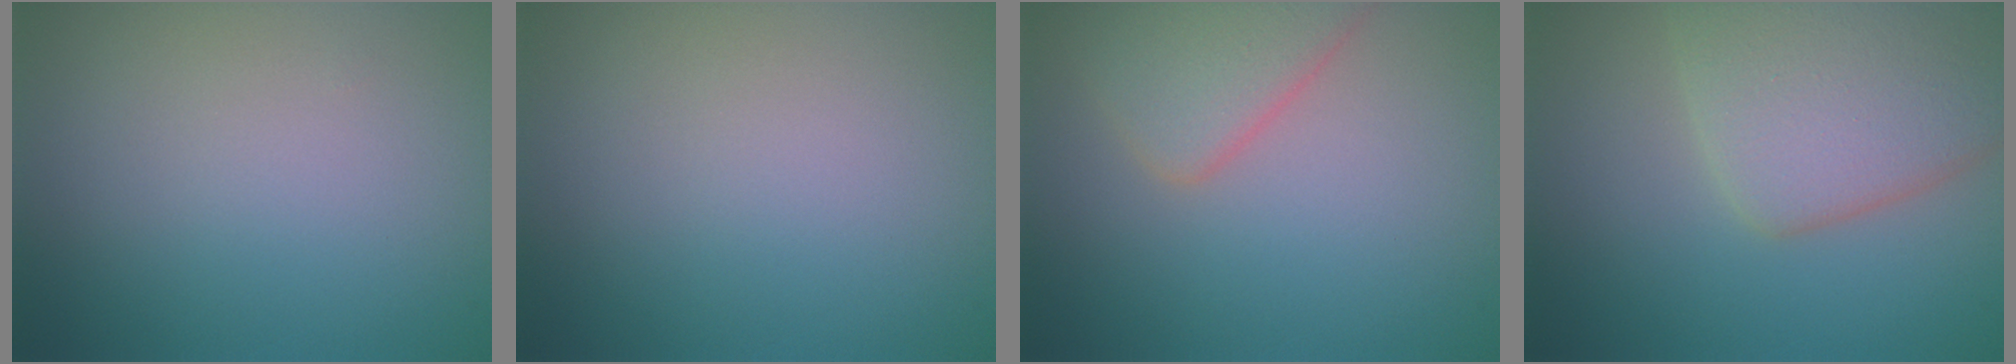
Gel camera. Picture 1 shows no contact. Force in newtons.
{"total": 0.0}
{"total": 3.9, "press": 3.9, "slide": 0.3}
{"total": 6.5, "press": 6.4, "slide": 0.4}